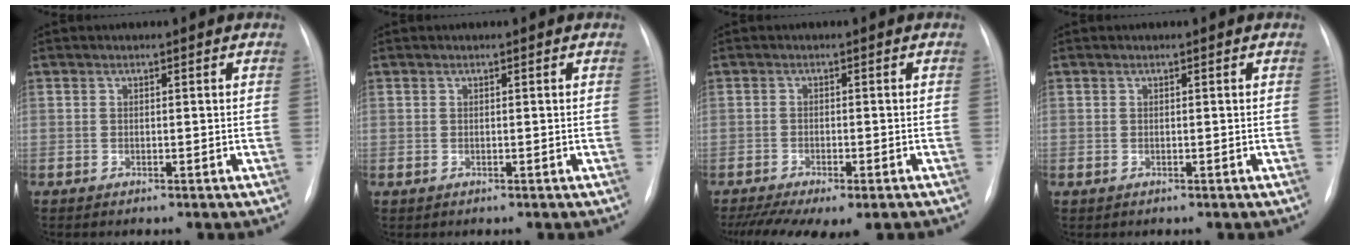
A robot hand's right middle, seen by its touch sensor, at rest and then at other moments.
{"total": 0.0}
{"total": 12.1, "force": [-9.1, 3.6, 7.2], "torque": [-0.136, -0.010, -0.132]}
{"total": 0.0}